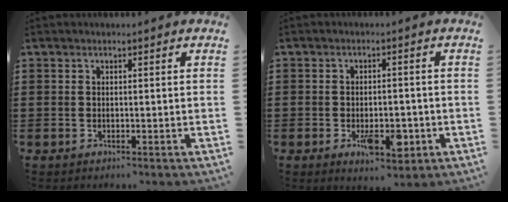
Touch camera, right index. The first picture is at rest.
{"total": 6.7, "force": [-2.3, 3.1, 5.4], "torque": [-0.088, -0.001, -0.038]}